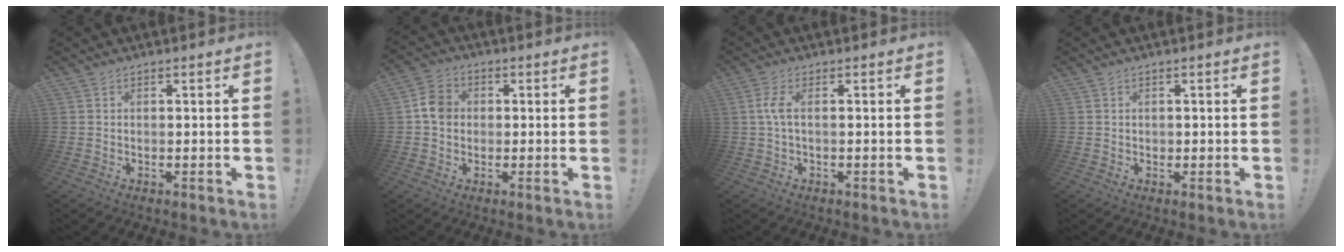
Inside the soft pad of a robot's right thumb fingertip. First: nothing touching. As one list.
[{"total": 6.5, "force": [0.1, 5.4, 3.6], "torque": [-0.051, 0.015, 0.007]}, {"total": 4.0, "force": [0.2, 1.0, 3.9], "torque": [-0.080, 0.002, 0.001]}, {"total": 0.5, "force": [0.0, 0.5, 0.1], "torque": [-0.007, 0.005, 0.001]}]